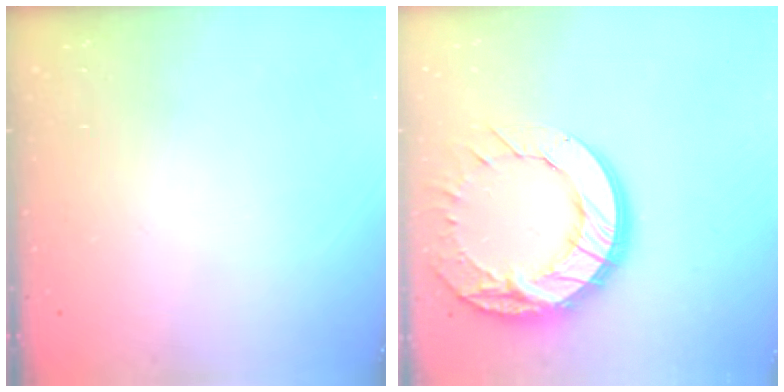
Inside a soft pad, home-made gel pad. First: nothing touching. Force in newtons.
{"total": 20.9, "press": 20.8, "slide": 1.9}